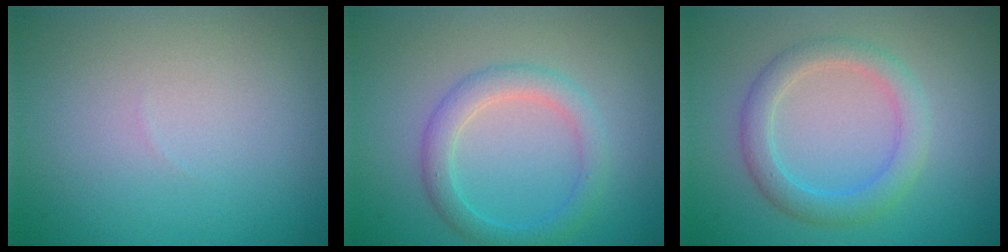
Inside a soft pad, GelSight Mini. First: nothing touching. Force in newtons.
{"total": 2.8, "press": 2.8, "slide": 0.0}
{"total": 3.2, "press": 3.2, "slide": 0.1}